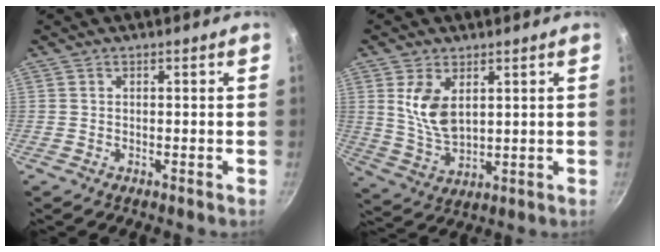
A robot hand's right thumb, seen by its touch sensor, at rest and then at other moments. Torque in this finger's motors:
{"motor_torque": [-0.26, 0.40, 0.70, -0.26, 0.05]}